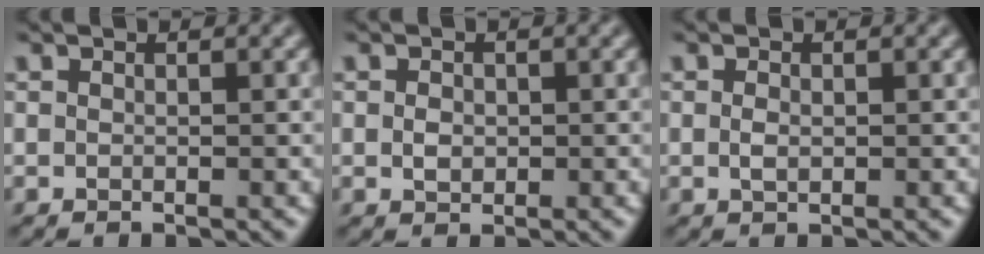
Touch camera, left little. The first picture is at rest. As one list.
[{"total": 1.3, "force": [-0.2, 1.0, 0.8], "torque": [-0.019, -0.001, -0.007]}, {"total": 1.0, "force": [-0.2, 0.6, 0.8], "torque": [-0.020, -0.001, -0.006]}]